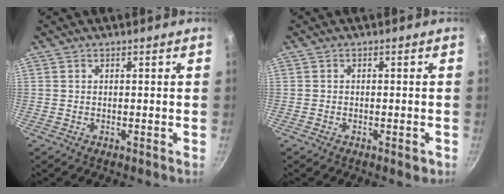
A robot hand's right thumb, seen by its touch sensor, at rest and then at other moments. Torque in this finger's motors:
{"motor_torque": [-0.27, -0.01, 0.01, -0.07, 0.01]}